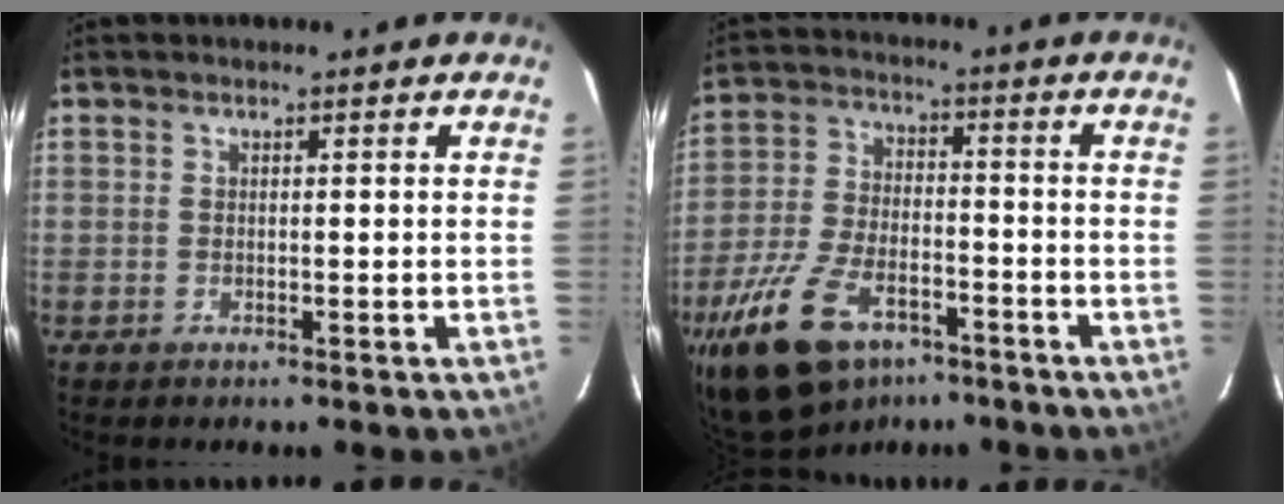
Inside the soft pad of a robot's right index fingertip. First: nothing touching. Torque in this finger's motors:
{"motor_torque": [1.01, -0.99, 0.81, 0.21]}